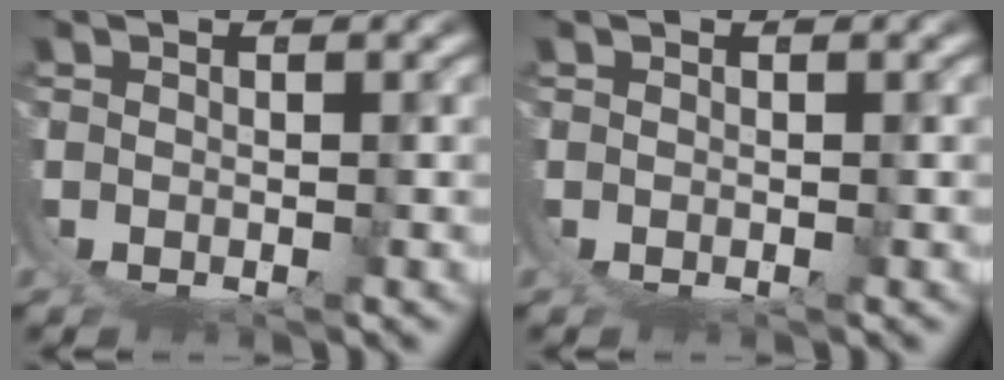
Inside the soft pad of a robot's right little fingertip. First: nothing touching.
{"total": 0.0}